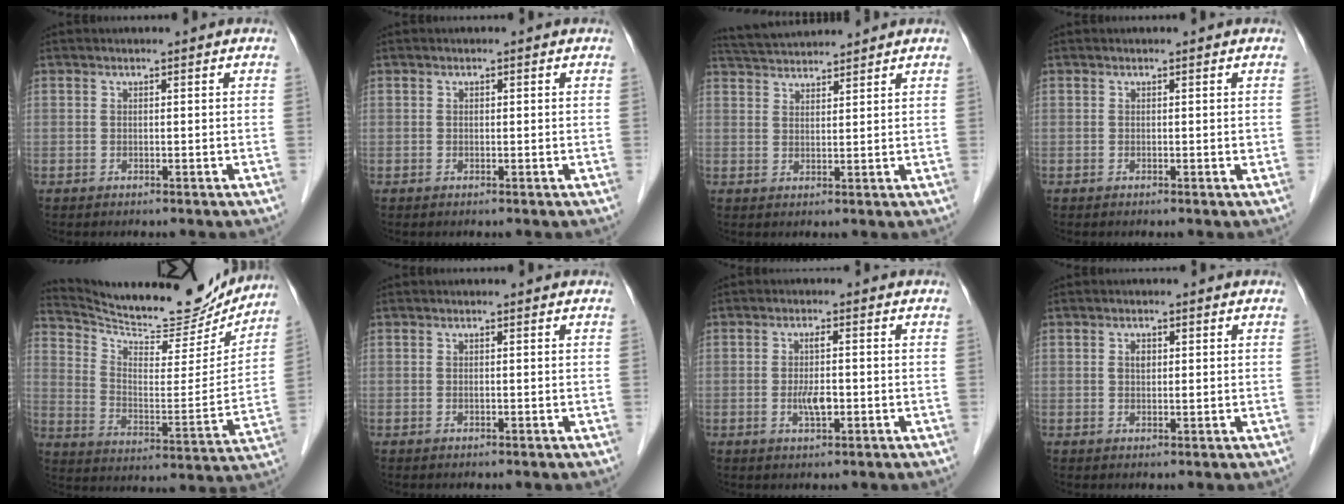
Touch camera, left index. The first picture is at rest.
{"total": 0.0}
{"total": 6.7, "force": [6.5, 0.1, 1.5], "torque": [-0.036, 0.035, 0.114]}
{"total": 0.0}
{"total": 21.2, "force": [19.8, 3.8, 6.5], "torque": [-0.114, -0.043, 0.289]}
{"total": 0.0}
{"total": 3.3, "force": [-0.8, 0.8, 3.1], "torque": [-0.066, -0.002, -0.011]}
{"total": 1.9, "force": [0.5, 1.1, 1.5], "torque": [-0.030, 0.004, 0.009]}